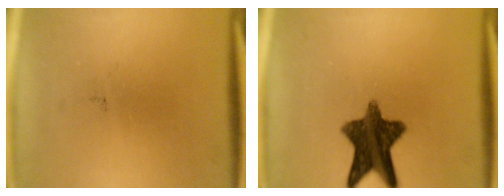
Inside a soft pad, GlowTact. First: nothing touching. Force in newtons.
{"total": 11.2}